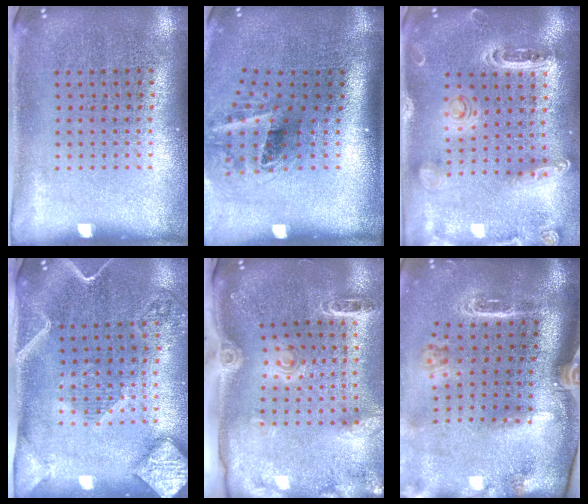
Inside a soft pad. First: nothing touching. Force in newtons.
{"total": 2.2, "press": 1.3, "slide": 1.7}
{"total": 1.4, "press": 1.3, "slide": 0.2}
{"total": 2.6, "press": 2.1, "slide": 1.5}
{"total": 2.0, "press": 1.8, "slide": 0.8}
{"total": 2.8, "press": 2.0, "slide": 2.0}